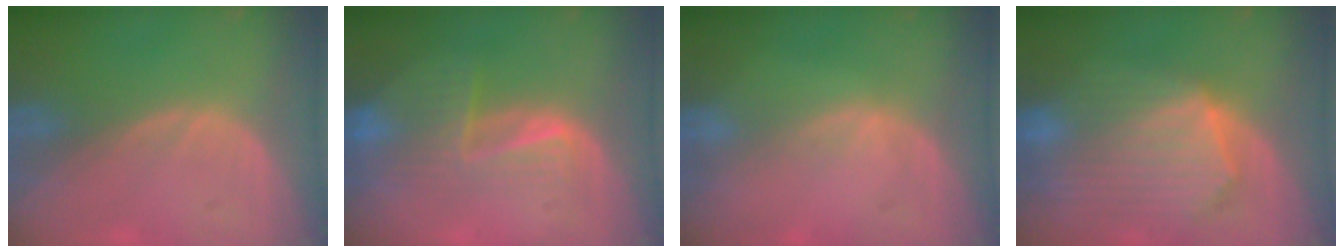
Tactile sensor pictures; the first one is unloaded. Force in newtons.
{"total": 7.2, "press": 6.6, "slide": 2.9}
{"total": 0.6, "press": 0.5, "slide": 0.2}
{"total": 10.4, "press": 9.1, "slide": 5.1}